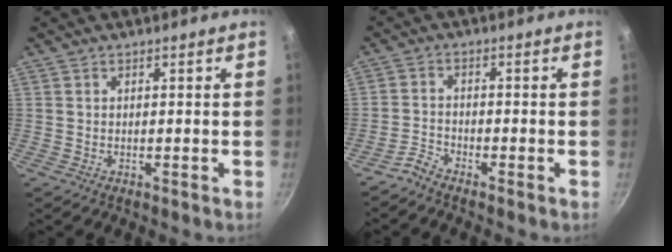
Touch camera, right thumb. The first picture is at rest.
{"total": 2.6, "force": [-2.5, 0.6, 0.6], "torque": [-0.022, 0.017, -0.059]}